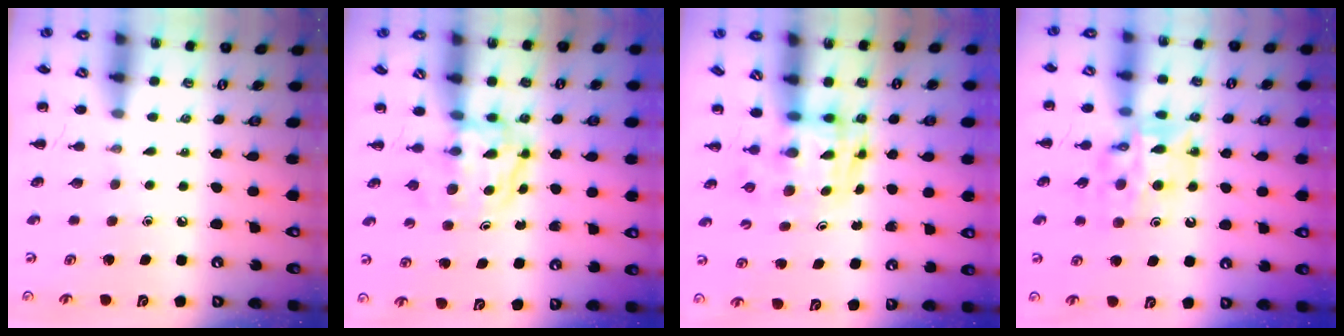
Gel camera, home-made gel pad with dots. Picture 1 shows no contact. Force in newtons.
{"total": 3.8, "press": 3.7, "slide": 0.5}
{"total": 3.4, "press": 3.4, "slide": 0.6}
{"total": 12.2, "press": 11.7, "slide": 3.4}